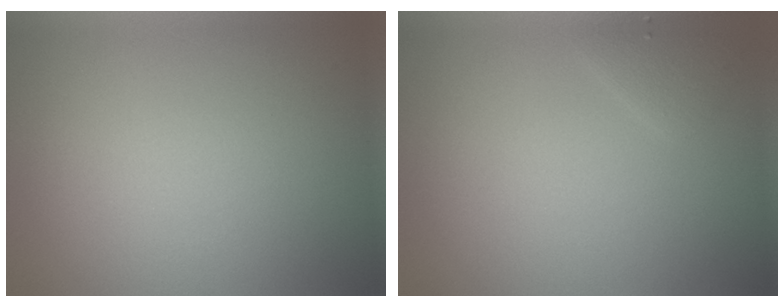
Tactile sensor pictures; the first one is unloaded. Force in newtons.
{"total": 1.1, "press": 1.1, "slide": 0.1}